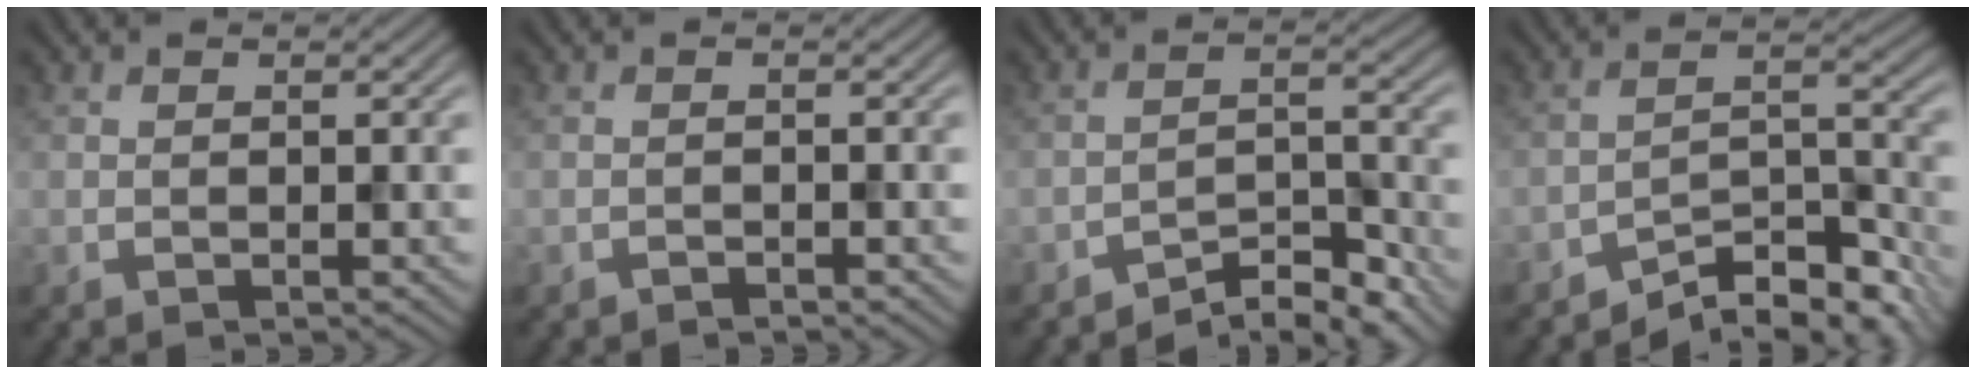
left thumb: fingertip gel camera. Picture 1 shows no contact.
{"total": 0.6, "force": [-0.6, 0.0, 0.1], "torque": [0.000, 0.001, -0.013]}
{"total": 5.7, "force": [-5.0, 1.3, 2.5], "torque": [-0.033, 0.009, -0.088]}
{"total": 9.3, "force": [-8.0, 2.0, 4.4], "torque": [-0.063, 0.009, -0.136]}